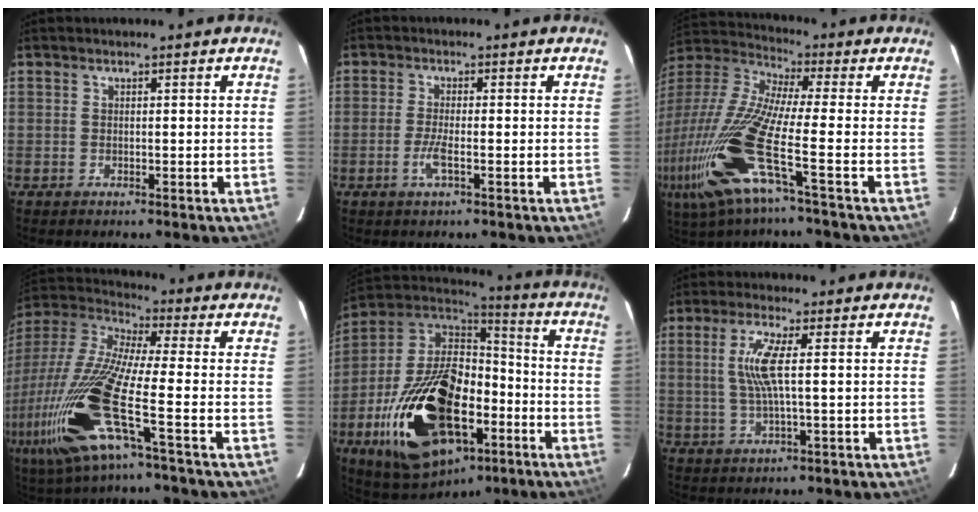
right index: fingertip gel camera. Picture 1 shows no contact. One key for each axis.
{"total": 3.5, "fx": -1.4, "fy": 0.4, "fz": 3.2, "tx": -0.069, "ty": -0.005, "tz": -0.029}
{"total": 20.3, "fx": -7.9, "fy": 2.0, "fz": 18.6, "tx": -0.375, "ty": -0.050, "tz": -0.162}
{"total": 23.2, "fx": -8.9, "fy": 3.6, "fz": 21.1, "tx": -0.428, "ty": -0.054, "tz": -0.179}
{"total": 30.9, "fx": -11.3, "fy": 17.5, "fz": 22.8, "tx": -0.458, "ty": -0.003, "tz": -0.168}
{"total": 6.5, "fx": 0.9, "fy": 0.4, "fz": 6.4, "tx": -0.130, "ty": 0.001, "tz": 0.020}